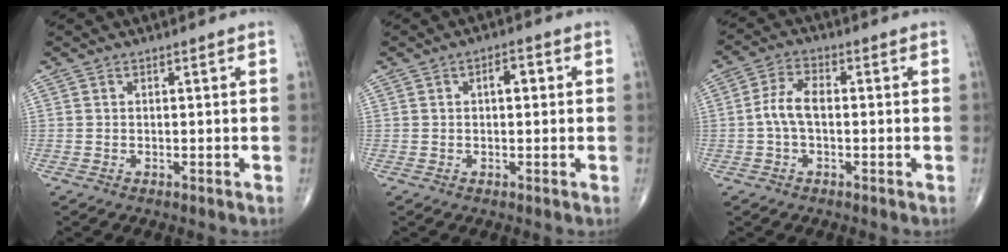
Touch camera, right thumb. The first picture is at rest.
{"total": 3.3, "force": [0.7, 1.6, 2.8], "torque": [-0.035, 0.006, 0.006]}
{"total": 5.5, "force": [-0.5, 2.9, 4.6], "torque": [-0.094, 0.019, -0.016]}